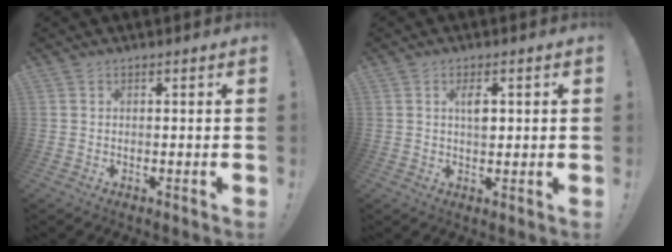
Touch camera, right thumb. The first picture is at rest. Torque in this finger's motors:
{"motor_torque": [0.62, 0.52, 0.46, 0.26, 0.00]}